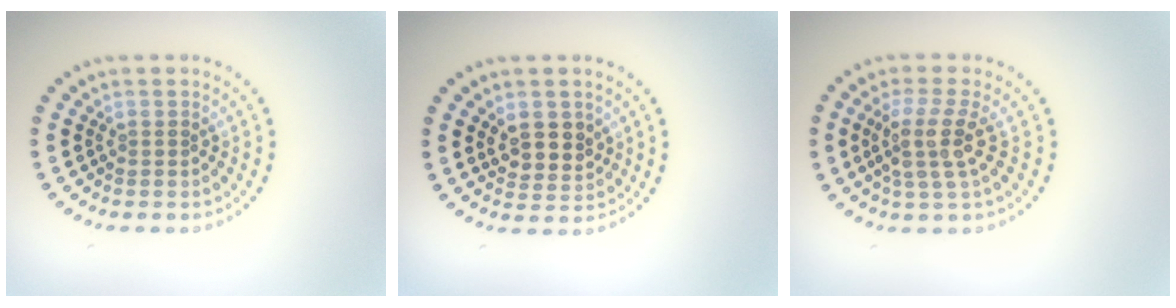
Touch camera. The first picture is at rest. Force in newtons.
{"total": 2.9, "press": 2.7, "slide": 1.0}
{"total": 3.7, "press": 2.8, "slide": 2.4}